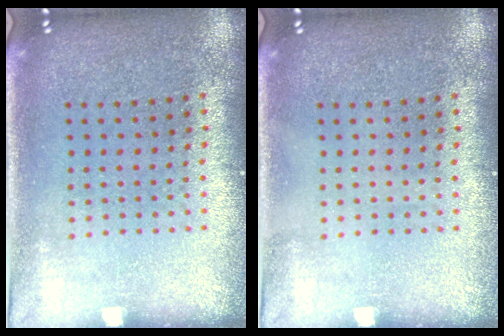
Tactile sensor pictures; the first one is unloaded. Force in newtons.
{"total": 0.0}